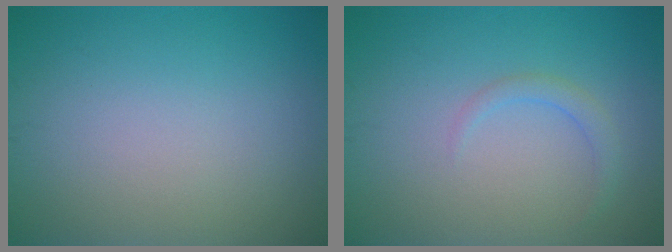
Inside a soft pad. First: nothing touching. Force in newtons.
{"total": 1.3, "press": 1.3, "slide": 0.1}